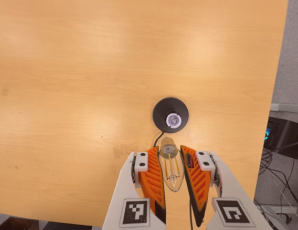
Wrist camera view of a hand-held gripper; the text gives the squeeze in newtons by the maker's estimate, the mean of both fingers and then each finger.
{"total": 21.1, "left": 23.0, "right": 19.2}